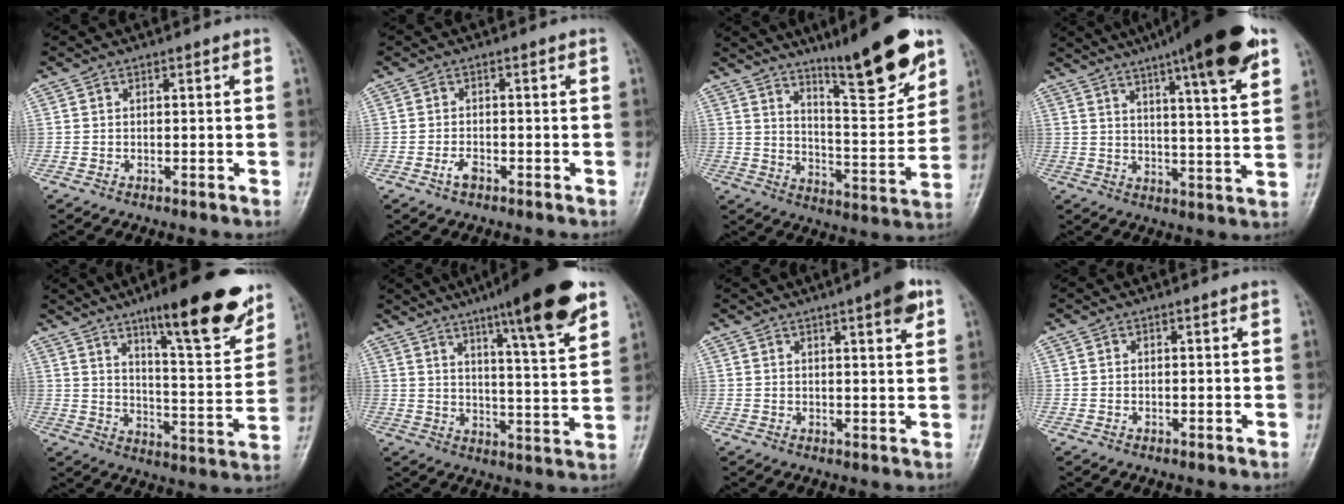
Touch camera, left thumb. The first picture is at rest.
{"total": 2.0, "force": [-1.1, 0.9, 1.3], "torque": [-0.030, 0.008, -0.022]}
{"total": 17.6, "force": [11.5, 3.5, 12.8], "torque": [-0.158, -0.071, 0.187]}
{"total": 19.8, "force": [12.3, 3.0, 15.2], "torque": [-0.210, -0.033, 0.171]}
{"total": 20.3, "force": [12.9, 4.6, 15.0], "torque": [-0.176, -0.063, 0.194]}
{"total": 17.4, "force": [10.8, 2.4, 13.4], "torque": [-0.176, -0.052, 0.159]}
{"total": 5.9, "force": [3.2, 1.2, 4.9], "torque": [-0.058, -0.011, 0.038]}
{"total": 0.0}